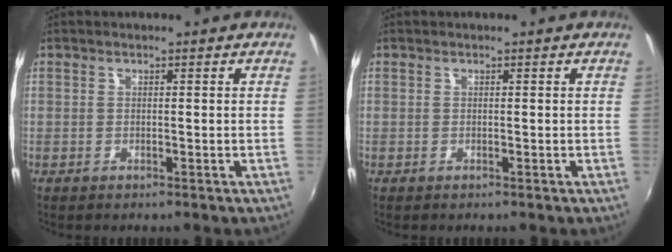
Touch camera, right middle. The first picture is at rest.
{"total": 0.0}